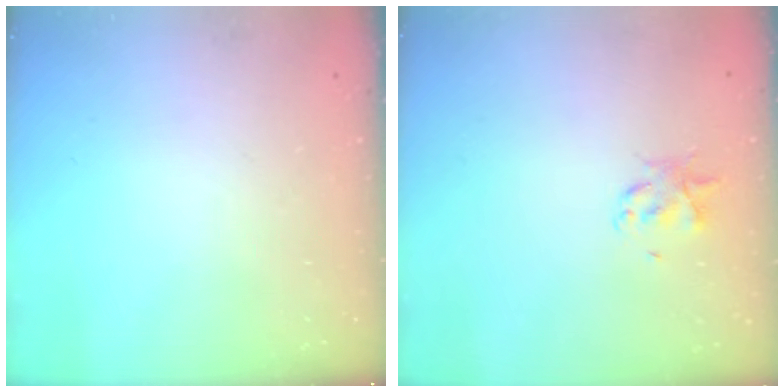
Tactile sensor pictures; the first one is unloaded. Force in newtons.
{"total": 2.5, "press": 2.5, "slide": 0.4}